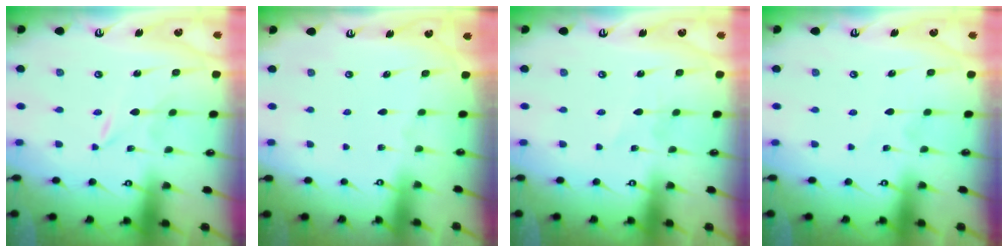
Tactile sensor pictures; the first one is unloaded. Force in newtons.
{"total": 0.0}
{"total": 1.4, "press": 1.4, "slide": 0.1}
{"total": 2.9, "press": 2.9, "slide": 0.3}